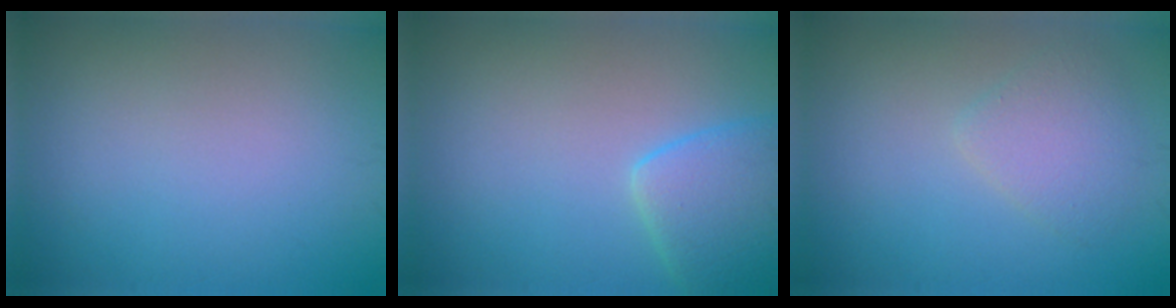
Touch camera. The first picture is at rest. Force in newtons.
{"total": 4.2, "press": 4.2, "slide": 0.4}
{"total": 2.5, "press": 2.5, "slide": 0.2}